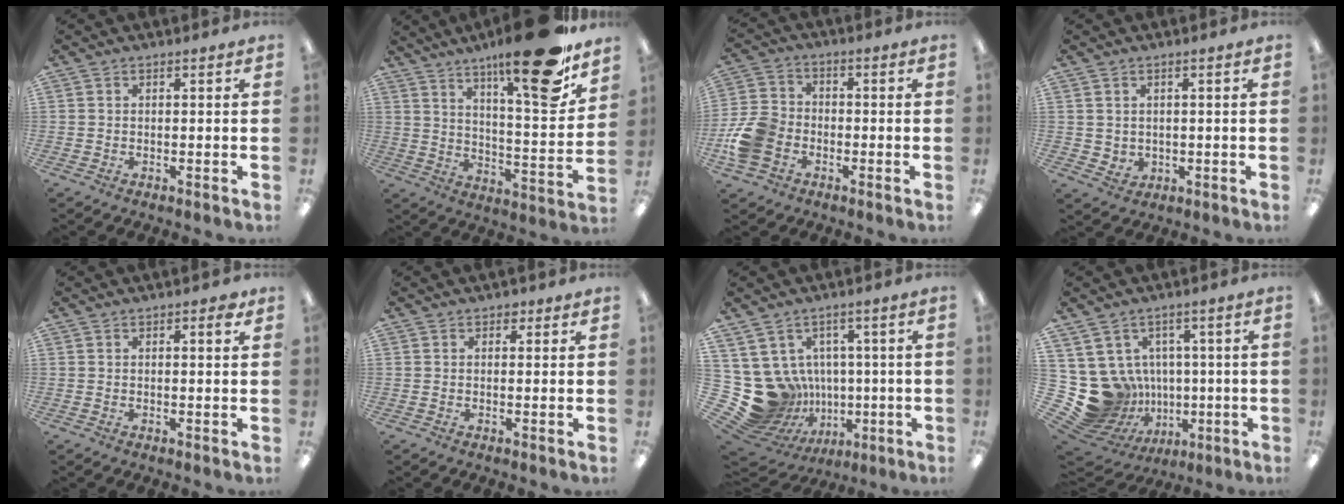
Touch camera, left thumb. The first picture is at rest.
{"total": 21.5, "force": [15.4, 4.9, 14.1], "torque": [-0.200, -0.112, 0.244]}
{"total": 10.6, "force": [-3.7, 8.2, 5.6], "torque": [-0.116, 0.031, -0.066]}
{"total": 2.6, "force": [1.5, 2.1, 0.1], "torque": [-0.001, -0.008, 0.027]}
{"total": 1.5, "force": [0.9, 0.5, 1.1], "torque": [-0.006, -0.004, 0.012]}
{"total": 1.6, "force": [0.8, 1.2, 0.7], "torque": [0.002, -0.004, 0.012]}
{"total": 15.8, "force": [-0.9, 14.8, 5.7], "torque": [-0.139, -0.021, 0.020]}
{"total": 15.1, "force": [-1.0, 14.2, 5.1], "torque": [-0.132, -0.015, 0.019]}